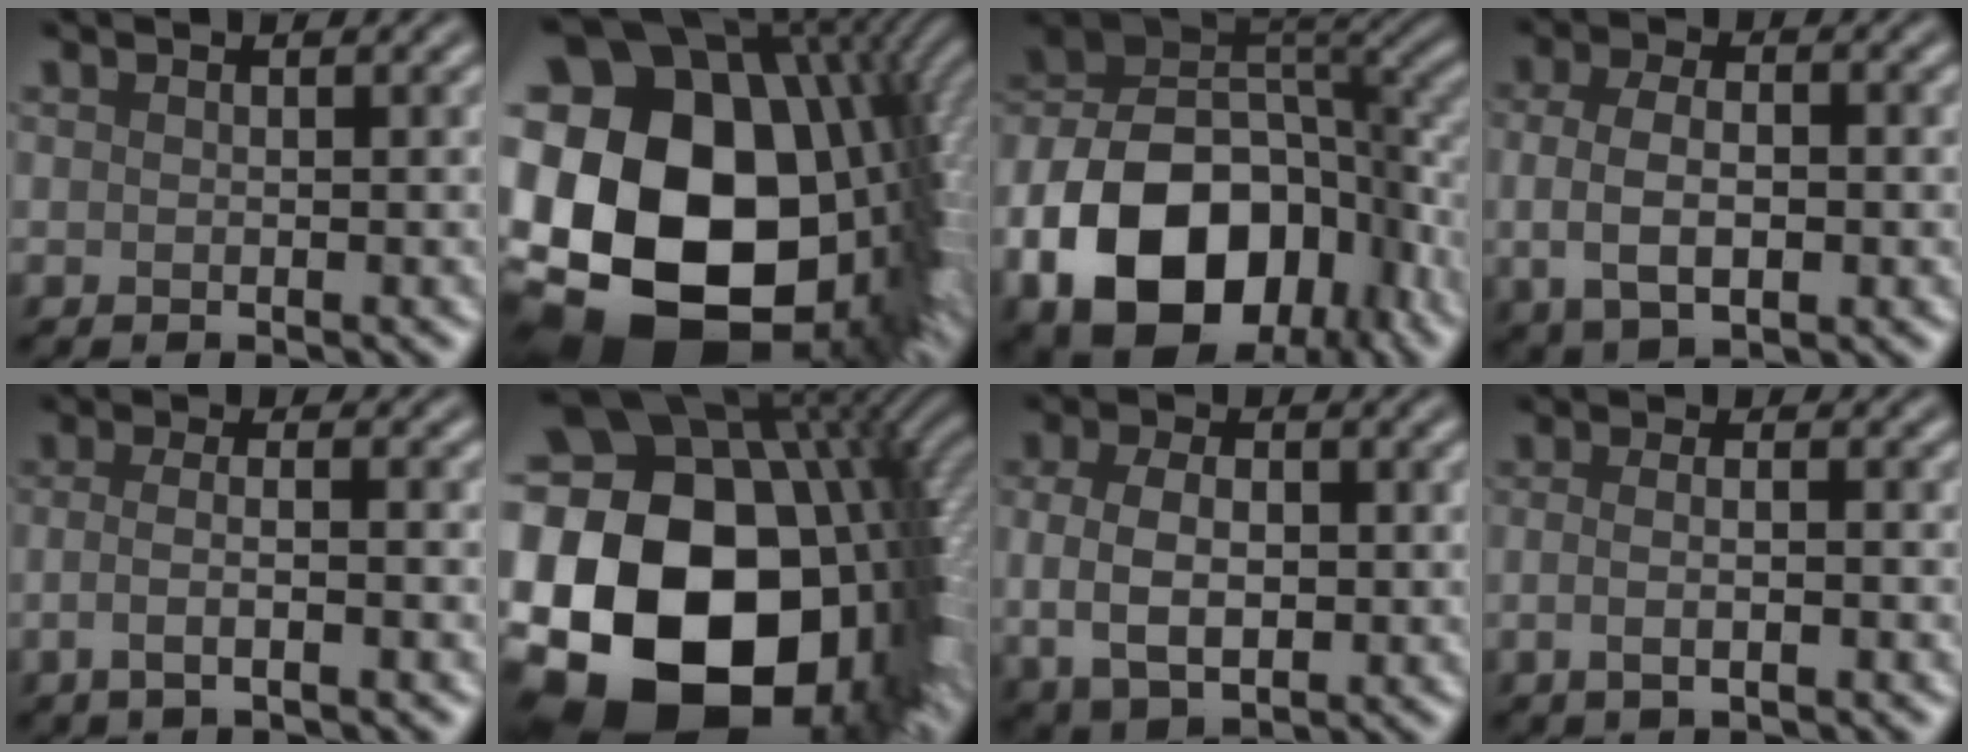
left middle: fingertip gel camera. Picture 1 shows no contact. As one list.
[{"total": 23.6, "force": [-1.5, 17.5, 15.8], "torque": [-0.310, -0.019, -0.032]}, {"total": 14.6, "force": [-5.9, 9.6, 9.3], "torque": [-0.176, -0.005, -0.110]}, {"total": 5.0, "force": [-0.4, 2.7, 4.2], "torque": [-0.082, -0.005, -0.008]}, {"total": 3.4, "force": [-1.0, 1.1, 3.1], "torque": [-0.048, -0.005, -0.025]}, {"total": 23.2, "force": [-4.1, 16.3, 16.0], "torque": [-0.330, -0.047, -0.049]}, {"total": 5.8, "force": [0.0, 3.6, 4.5], "torque": [-0.088, -0.002, 0.000]}, {"total": 3.1, "force": [-0.4, 1.4, 2.8], "torque": [-0.026, -0.001, -0.018]}]